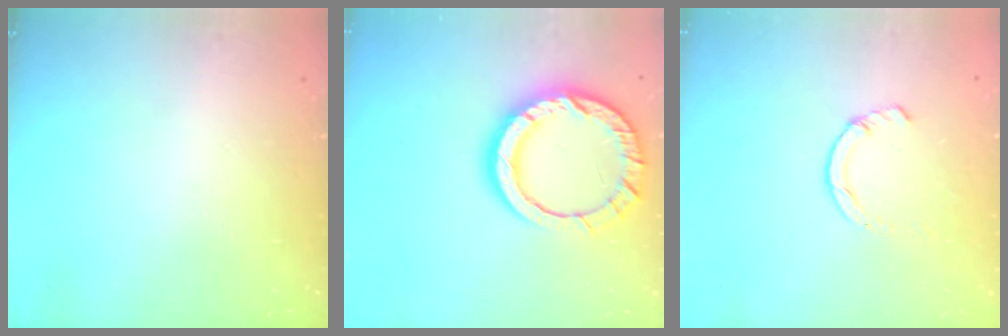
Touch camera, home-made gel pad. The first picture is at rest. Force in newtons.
{"total": 14.6, "press": 14.5, "slide": 1.3}
{"total": 2.3, "press": 2.3, "slide": 0.5}